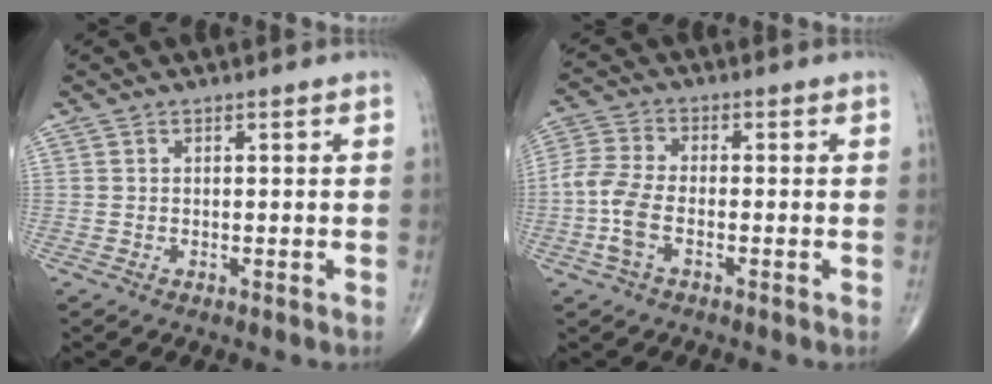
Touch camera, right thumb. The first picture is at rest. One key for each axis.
{"total": 7.6, "fx": -2.3, "fy": 3.9, "fz": 6.1, "tx": -0.154, "ty": 0.018, "tz": -0.052}